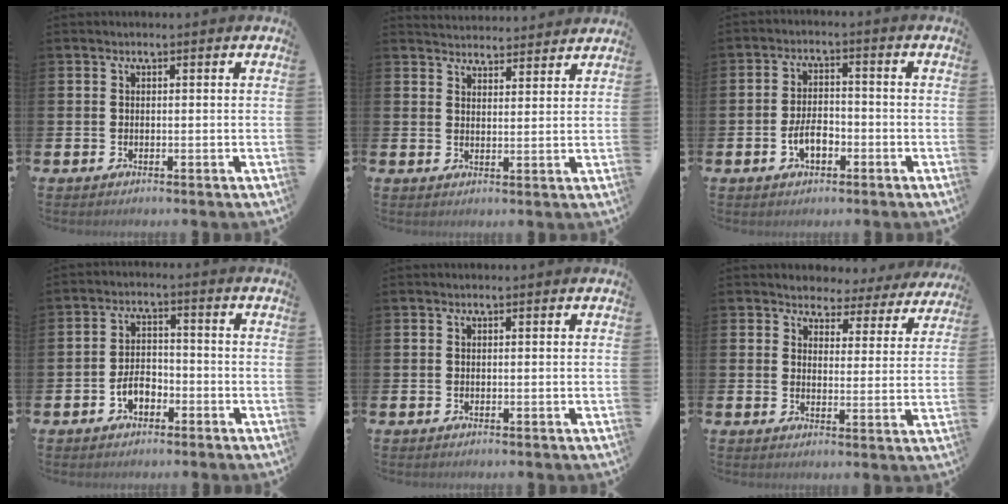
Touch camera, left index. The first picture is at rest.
{"total": 3.9, "force": [3.8, 0.6, -0.3], "torque": [-0.006, -0.021, 0.070]}
{"total": 4.1, "force": [-1.6, 2.2, 3.1], "torque": [-0.044, 0.004, -0.032]}
{"total": 3.5, "force": [-1.9, 2.1, 1.9], "torque": [-0.035, 0.006, -0.040]}
{"total": 0.0}
{"total": 3.4, "force": [3.2, 1.3, 0.0], "torque": [-0.020, -0.028, 0.050]}